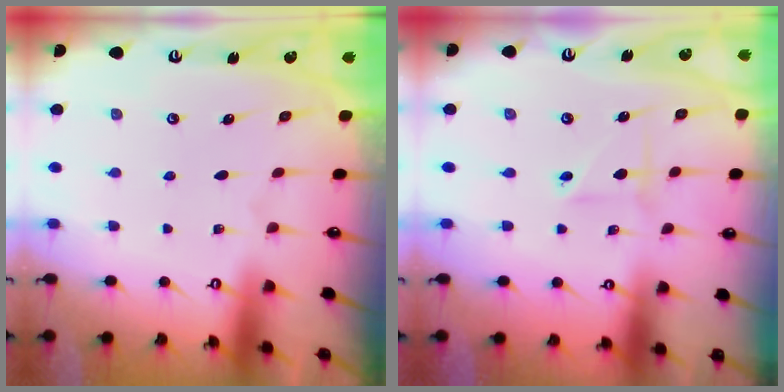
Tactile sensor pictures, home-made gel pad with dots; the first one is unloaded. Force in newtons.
{"total": 2.1, "press": 2.0, "slide": 0.5}